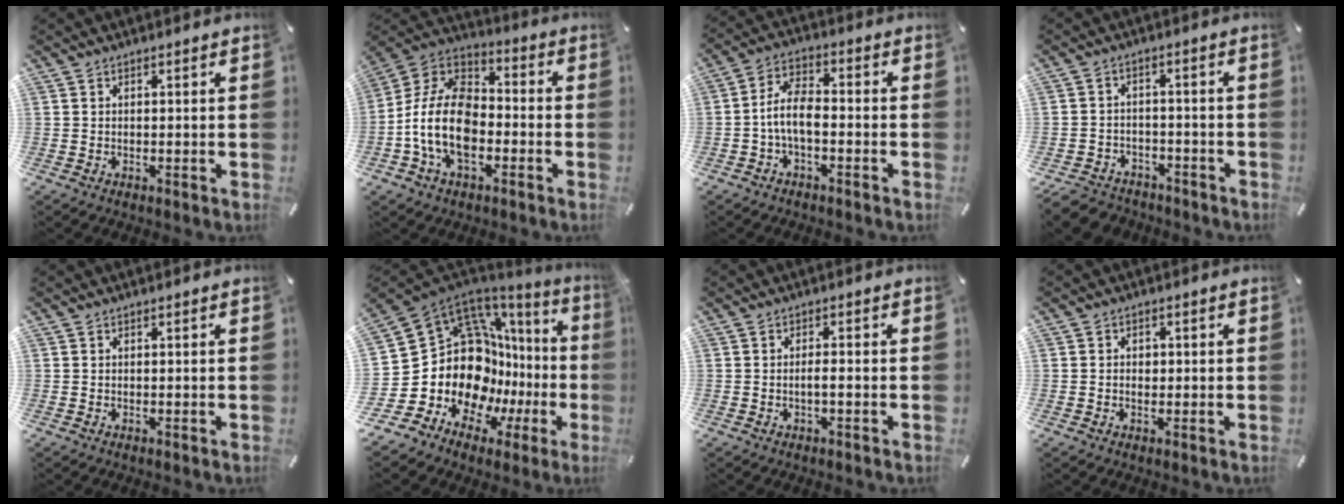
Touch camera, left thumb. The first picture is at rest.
{"total": 15.5, "force": [-4.9, 10.2, 10.6], "torque": [-0.245, 0.022, -0.098]}
{"total": 7.6, "force": [-2.6, 3.6, 6.2], "torque": [-0.129, 0.012, -0.049]}
{"total": 4.6, "force": [-3.5, 2.9, 1.0], "torque": [-0.033, 0.011, -0.071]}
{"total": 0.0}
{"total": 20.9, "force": [0.4, 15.3, 14.3], "torque": [-0.240, -0.081, 0.056]}
{"total": 2.3, "force": [-0.7, 0.4, 2.1], "torque": [-0.038, 0.003, -0.014]}
{"total": 1.9, "force": [-0.1, 1.5, 1.2], "torque": [-0.017, 0.001, -0.006]}